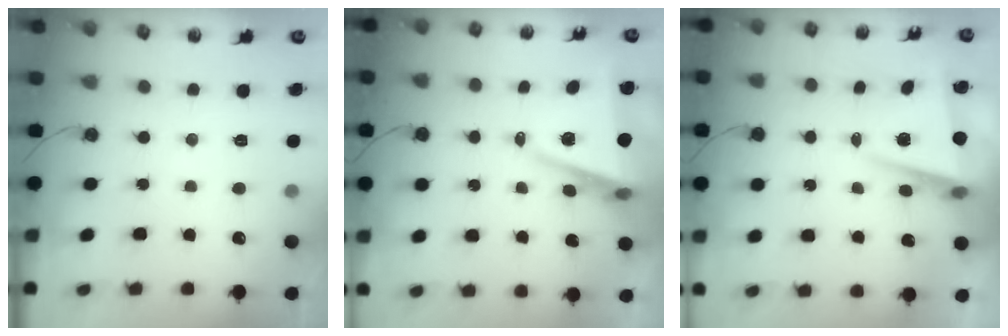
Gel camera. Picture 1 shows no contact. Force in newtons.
{"total": 7.2, "press": 5.7, "slide": 4.3}
{"total": 8.0, "press": 7.2, "slide": 3.6}